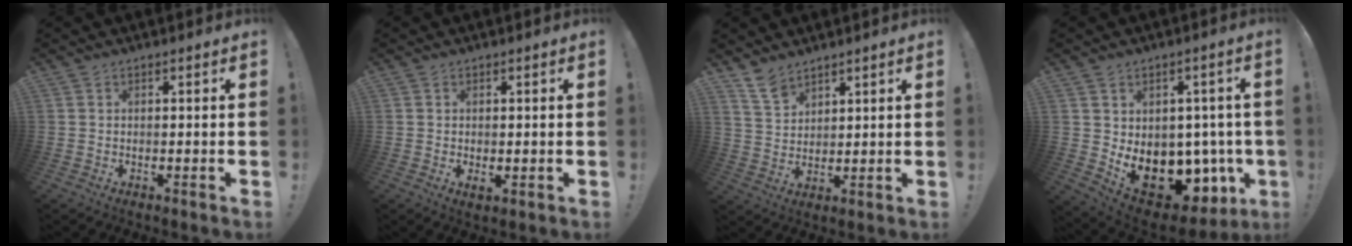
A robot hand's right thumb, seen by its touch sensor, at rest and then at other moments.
{"total": 1.5, "force": [0.3, 0.9, 1.2], "torque": [-0.015, 0.000, 0.005]}
{"total": 6.8, "force": [5.6, 3.2, 2.3], "torque": [-0.045, -0.036, 0.110]}
{"total": 13.5, "force": [-3.3, 9.8, 8.7], "torque": [-0.119, 0.000, -0.035]}